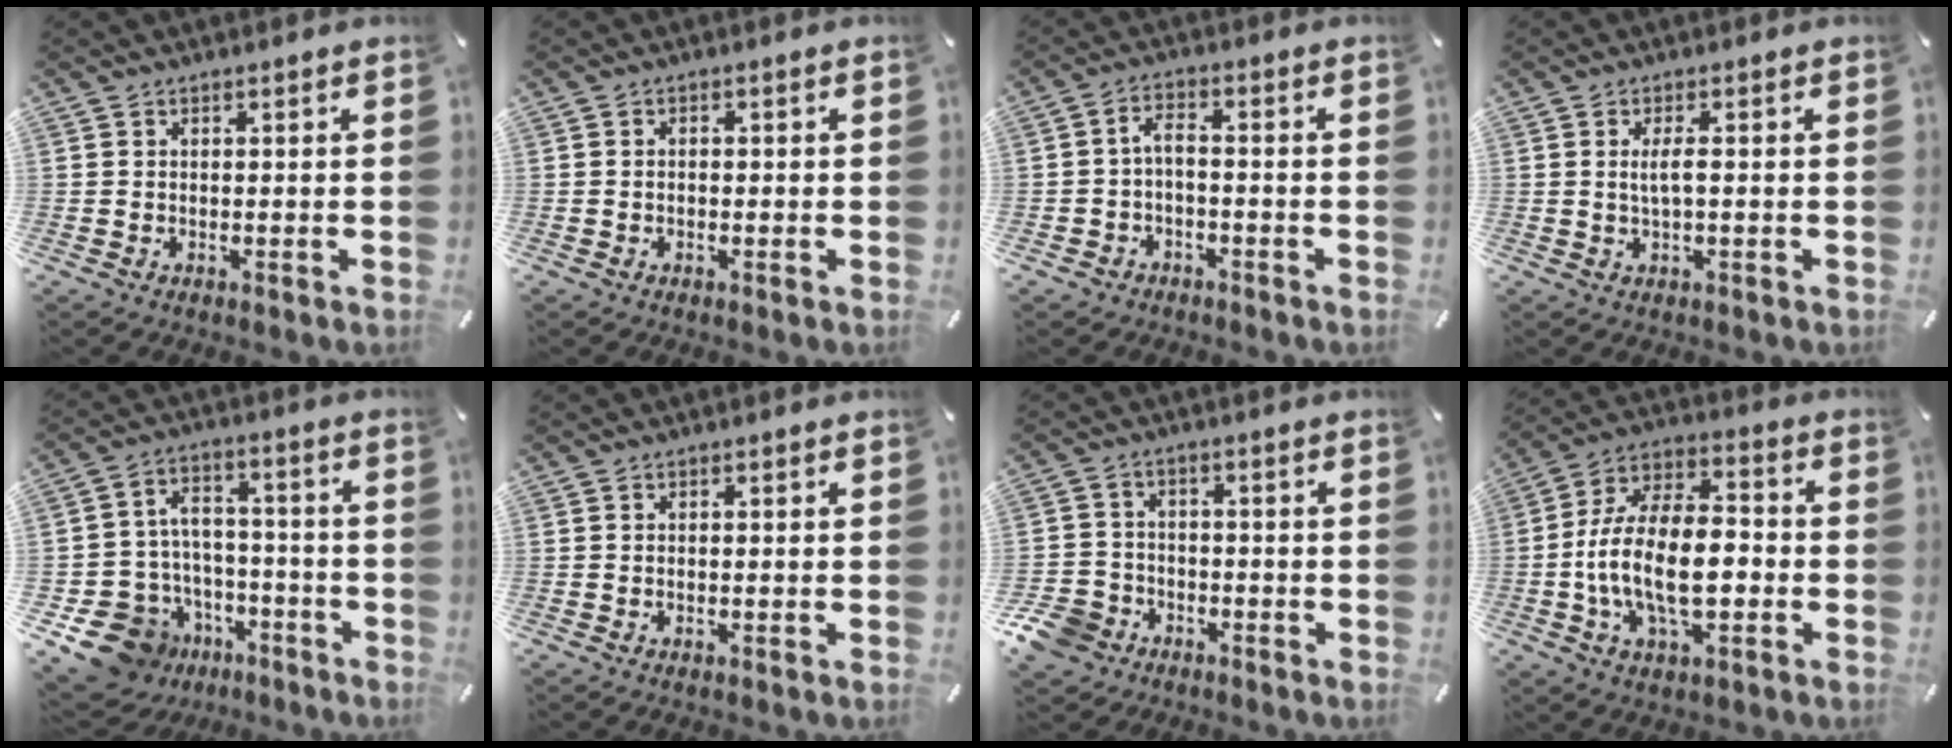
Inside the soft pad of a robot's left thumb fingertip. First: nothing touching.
{"total": 1.1, "force": [-0.4, 0.7, 0.7], "torque": [-0.015, 0.002, -0.009]}
{"total": 3.4, "force": [-1.6, 1.9, 2.4], "torque": [-0.051, 0.013, -0.036]}
{"total": 3.6, "force": [0.1, 0.8, 3.5], "torque": [-0.066, -0.001, 0.001]}
{"total": 13.0, "force": [-7.6, 10.0, 3.5], "torque": [-0.077, 0.051, -0.128]}
{"total": 0.6, "force": [-0.2, 0.2, 0.5], "torque": [-0.009, -0.003, -0.003]}
{"total": 8.4, "force": [-5.0, 6.2, 2.4], "torque": [-0.060, 0.035, -0.096]}
{"total": 16.7, "force": [-4.1, 9.0, 13.5], "torque": [-0.265, 0.010, -0.074]}